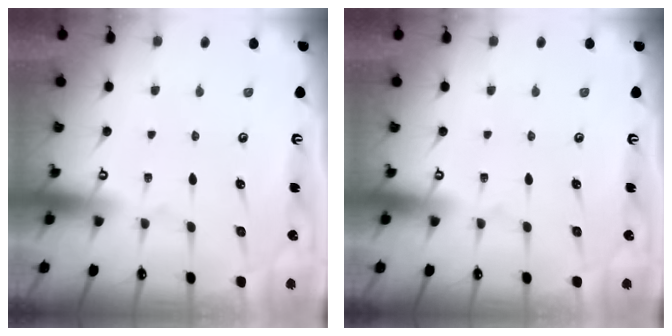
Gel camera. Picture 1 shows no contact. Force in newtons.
{"total": 0.0}